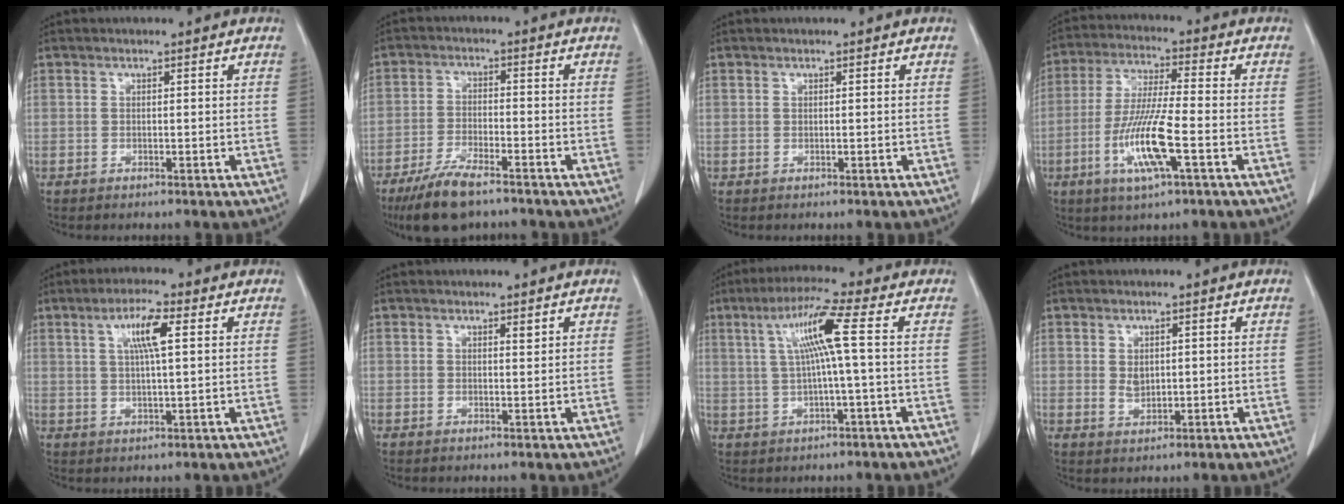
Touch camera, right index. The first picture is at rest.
{"total": 8.6, "force": [-6.5, 2.1, 5.2], "torque": [-0.102, -0.017, -0.118]}
{"total": 0.0}
{"total": 11.4, "force": [-3.9, 0.7, 10.7], "torque": [-0.215, -0.014, -0.076]}
{"total": 5.9, "force": [2.0, 0.6, 5.5], "torque": [-0.102, 0.005, 0.035]}
{"total": 0.8, "force": [0.5, 0.2, 0.5], "torque": [-0.011, -0.005, 0.008]}
{"total": 7.8, "force": [1.4, -0.9, 7.6], "torque": [-0.145, 0.019, 0.031]}
{"total": 2.4, "force": [0.4, 1.7, 1.6], "torque": [-0.028, -0.003, 0.012]}